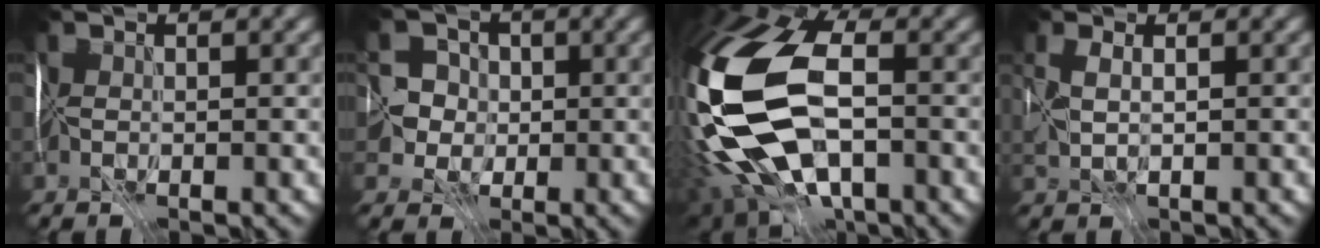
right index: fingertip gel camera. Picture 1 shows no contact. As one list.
[{"total": 3.5, "force": [-0.4, 3.5, 0.1], "torque": [0.029, 0.014, -0.025]}, {"total": 15.8, "force": [-2.1, 9.3, 12.6], "torque": [-0.274, -0.012, -0.035]}, {"total": 1.5, "force": [1.2, 0.6, 0.6], "torque": [-0.008, 0.016, 0.030]}]